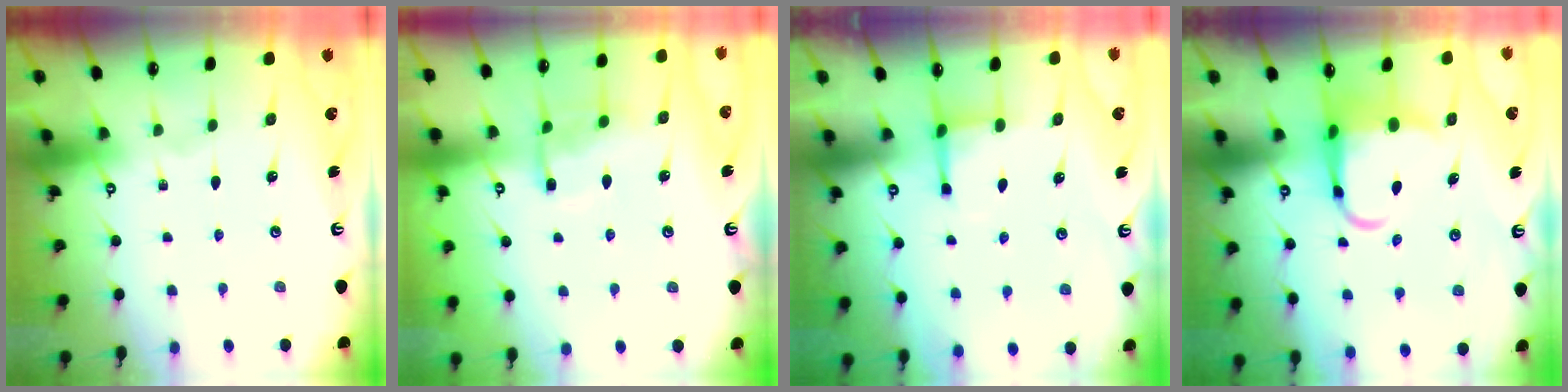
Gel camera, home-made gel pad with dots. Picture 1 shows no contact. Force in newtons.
{"total": 8.8, "press": 8.8, "slide": 0.8}
{"total": 3.1, "press": 3.0, "slide": 0.8}
{"total": 7.9, "press": 7.7, "slide": 1.7}